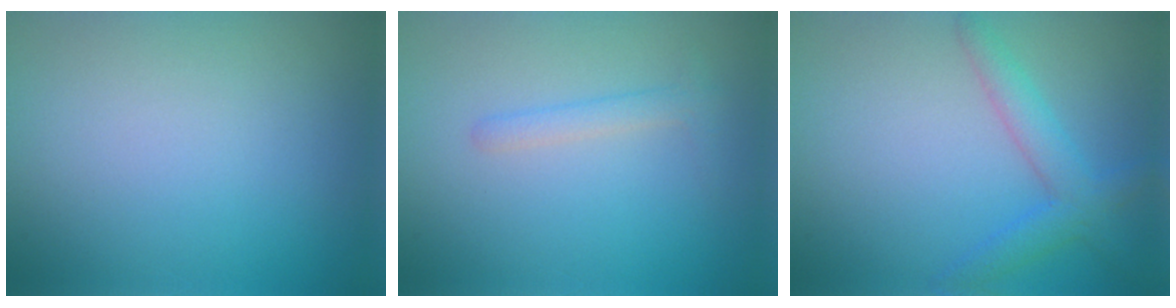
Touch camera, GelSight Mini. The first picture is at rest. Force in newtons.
{"total": 1.4, "press": 1.4, "slide": 0.0}
{"total": 2.2, "press": 2.2, "slide": 0.2}